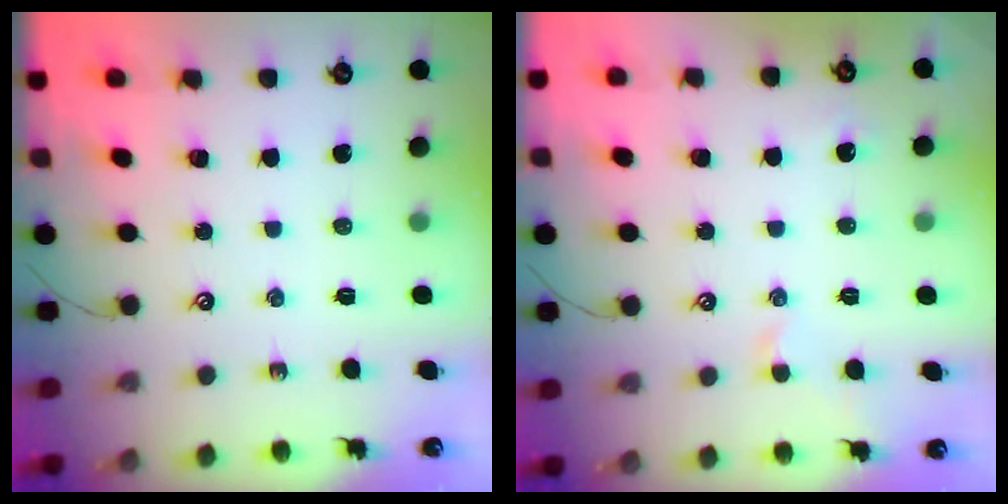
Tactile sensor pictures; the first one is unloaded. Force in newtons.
{"total": 0.9, "press": 0.7, "slide": 0.6}